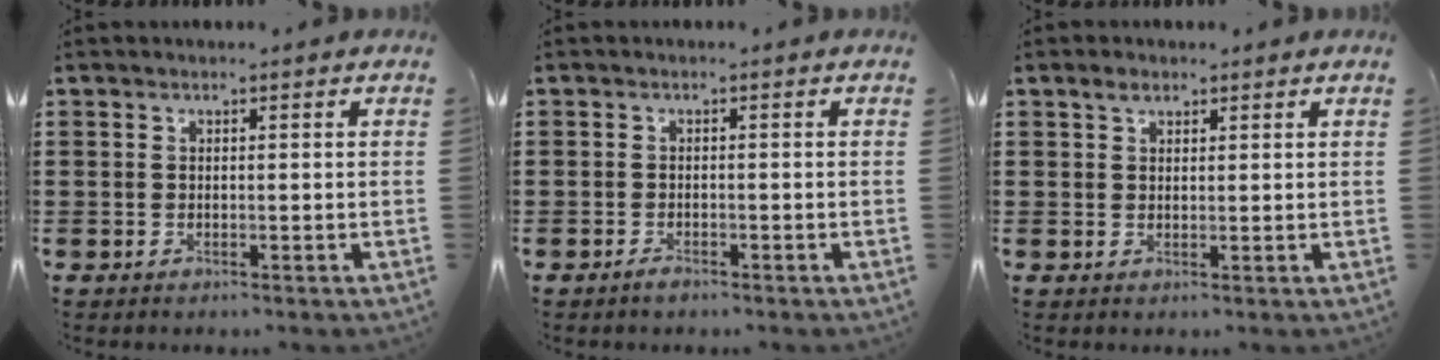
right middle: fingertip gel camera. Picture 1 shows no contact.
{"total": 1.2, "force": [-1.0, 0.3, 0.4], "torque": [-0.009, -0.007, -0.020]}
{"total": 1.8, "force": [1.4, 0.9, 0.8], "torque": [-0.010, 0.000, 0.024]}